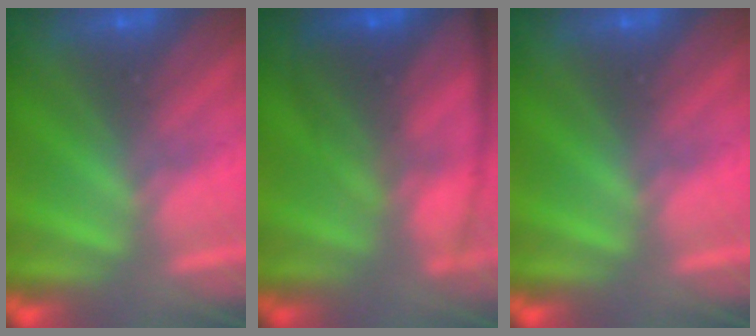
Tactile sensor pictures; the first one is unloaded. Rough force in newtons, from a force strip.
{"total": 5.7}
{"total": 0.0}